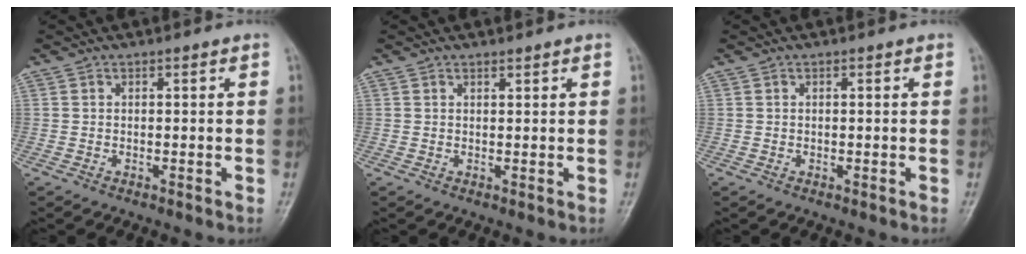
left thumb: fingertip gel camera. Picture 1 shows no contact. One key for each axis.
{"total": 0.7, "fx": 0.7, "fy": 0.2, "fz": 0.3, "tx": -0.006, "ty": -0.006, "tz": 0.011}
{"total": 0.0}